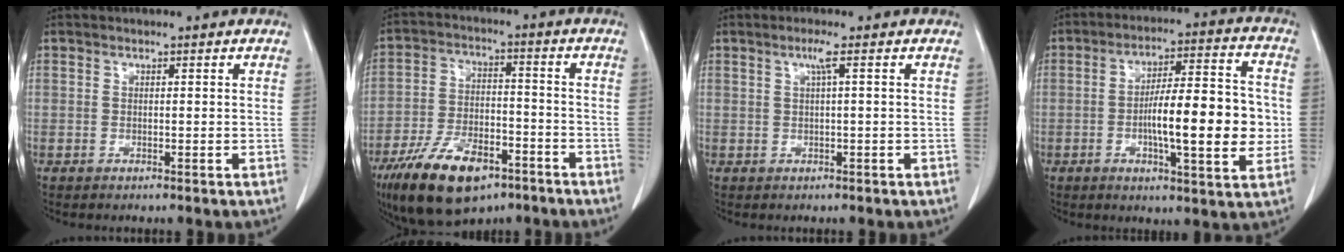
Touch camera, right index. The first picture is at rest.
{"total": 14.7, "force": [-9.4, 6.3, 9.4], "torque": [-0.176, -0.005, -0.159]}
{"total": 1.7, "force": [0.6, -0.4, 1.5], "torque": [-0.032, 0.005, 0.013]}
{"total": 15.1, "force": [-1.9, 2.8, 14.8], "torque": [-0.229, 0.015, -0.028]}